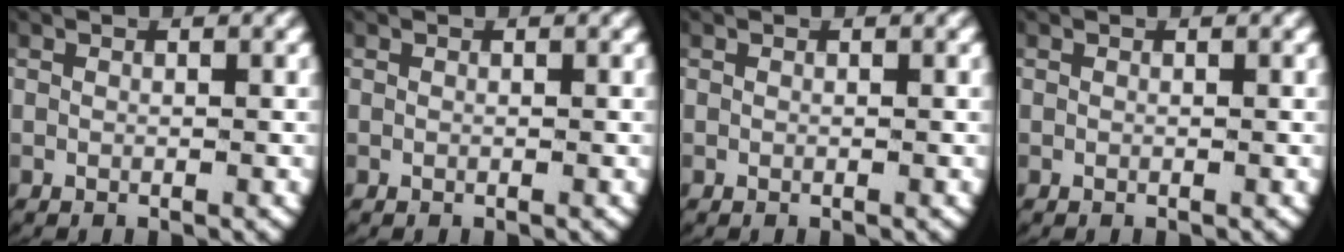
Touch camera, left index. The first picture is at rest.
{"total": 0.0}
{"total": 0.0}
{"total": 0.0}